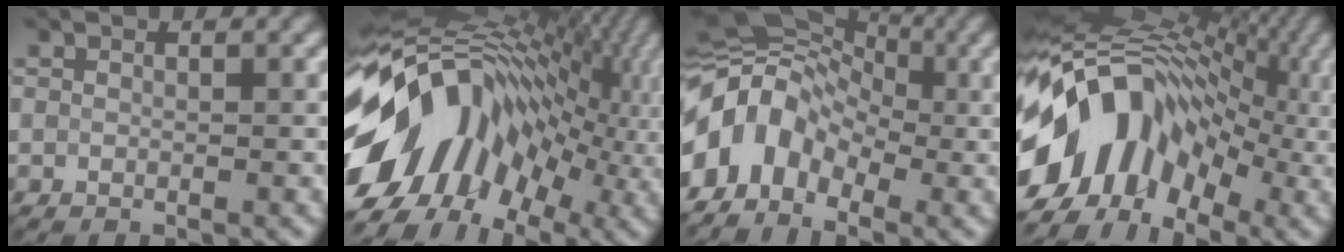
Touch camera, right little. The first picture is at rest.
{"total": 17.2, "force": [-3.2, 11.5, 12.3], "torque": [-0.213, 0.012, -0.062]}
{"total": 8.4, "force": [-2.2, 6.2, 5.2], "torque": [-0.090, 0.022, -0.065]}
{"total": 13.1, "force": [-3.0, 9.3, 8.7], "torque": [-0.137, 0.024, -0.070]}